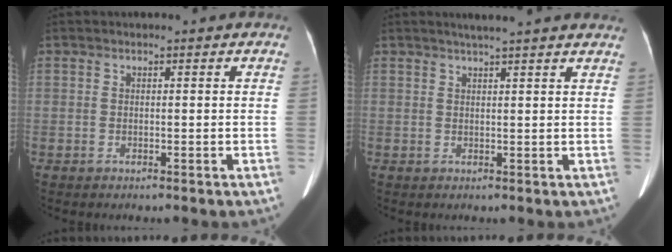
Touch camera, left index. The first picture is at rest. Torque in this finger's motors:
{"motor_torque": [0.03, -0.12, -0.06, 0.02]}